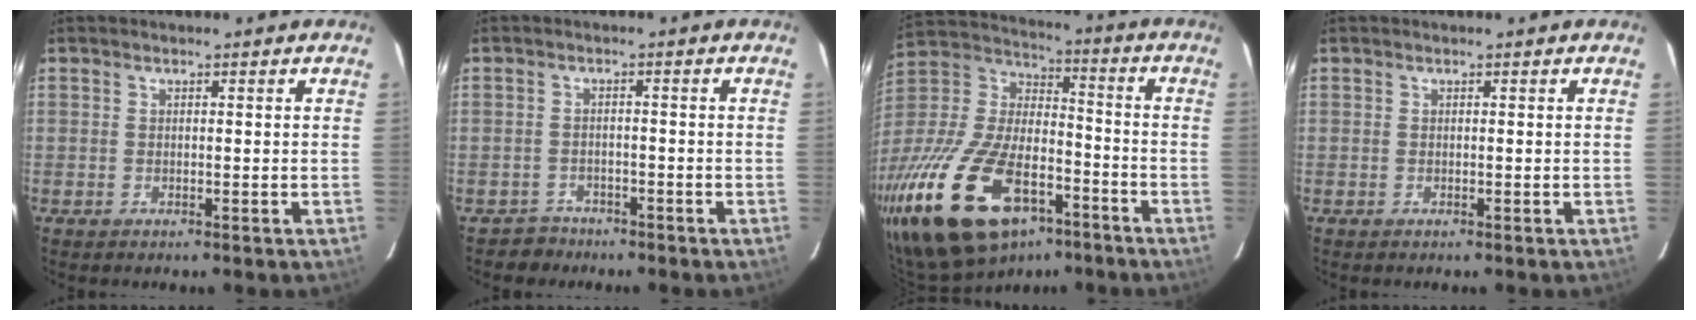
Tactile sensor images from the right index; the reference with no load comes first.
{"total": 3.2, "force": [-2.4, 2.0, -0.5], "torque": [0.003, 0.014, -0.039]}
{"total": 28.5, "force": [-16.7, 13.9, 18.5], "torque": [-0.377, -0.019, -0.277]}
{"total": 0.0}